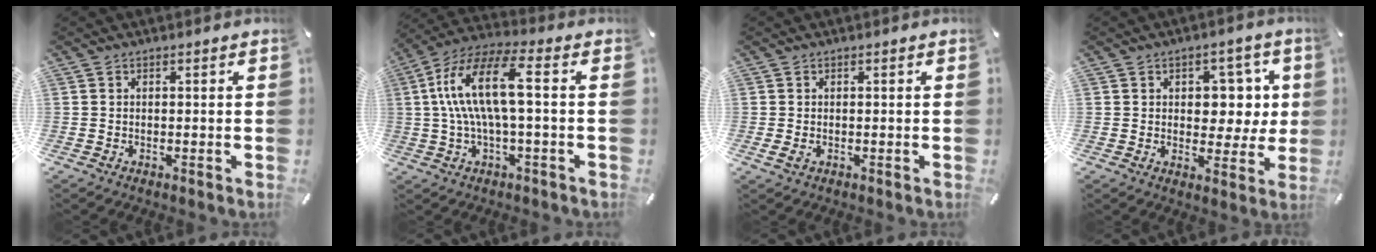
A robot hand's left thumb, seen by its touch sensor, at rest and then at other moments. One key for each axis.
{"total": 15.6, "fx": 1.6, "fy": 4.8, "fz": 14.8, "tx": -0.312, "ty": -0.002, "tz": 0.014}
{"total": 1.3, "fx": -0.3, "fy": 0.7, "fz": 1.1, "tx": -0.018, "ty": 0.003, "tz": -0.004}
{"total": 7.6, "fx": 1.8, "fy": 6.0, "fz": 4.4, "tx": -0.046, "ty": -0.004, "tz": 0.026}